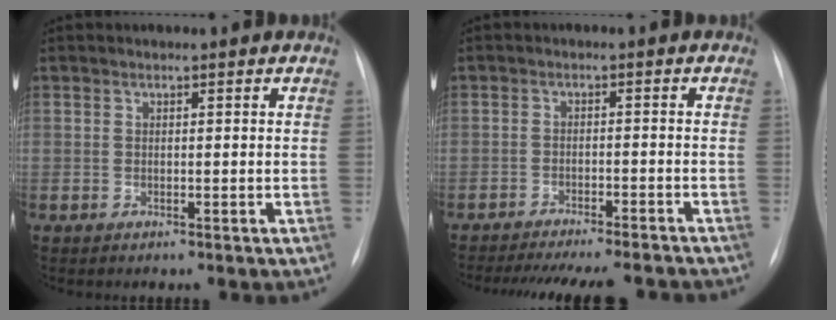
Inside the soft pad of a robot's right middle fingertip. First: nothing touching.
{"total": 16.2, "force": [-14.8, 2.4, 6.1], "torque": [-0.110, -0.013, -0.192]}